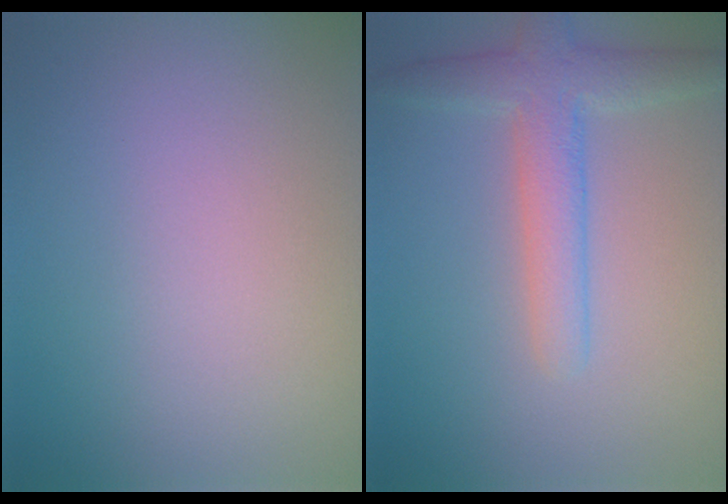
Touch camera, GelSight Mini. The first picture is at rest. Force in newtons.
{"total": 3.9, "press": 3.9, "slide": 0.2}